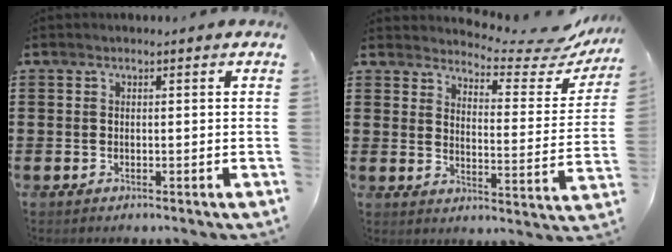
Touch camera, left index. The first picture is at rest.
{"total": 5.4, "force": [5.2, 0.8, 1.4], "torque": [-0.034, -0.047, 0.083]}